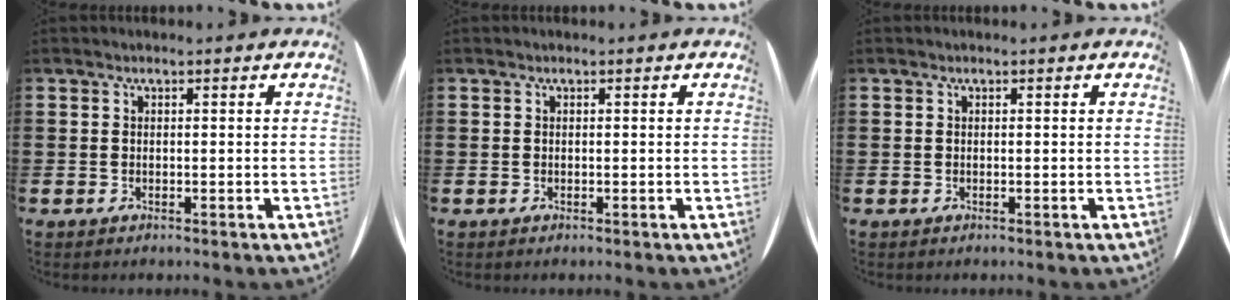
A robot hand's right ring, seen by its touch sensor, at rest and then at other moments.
{"total": 0.0}
{"total": 0.0}